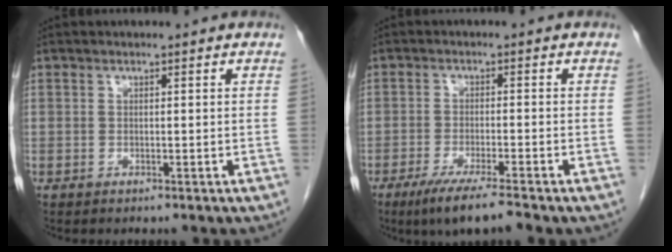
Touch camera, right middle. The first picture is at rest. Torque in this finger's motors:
{"motor_torque": [0.51, -0.34, 0.05, 0.07]}